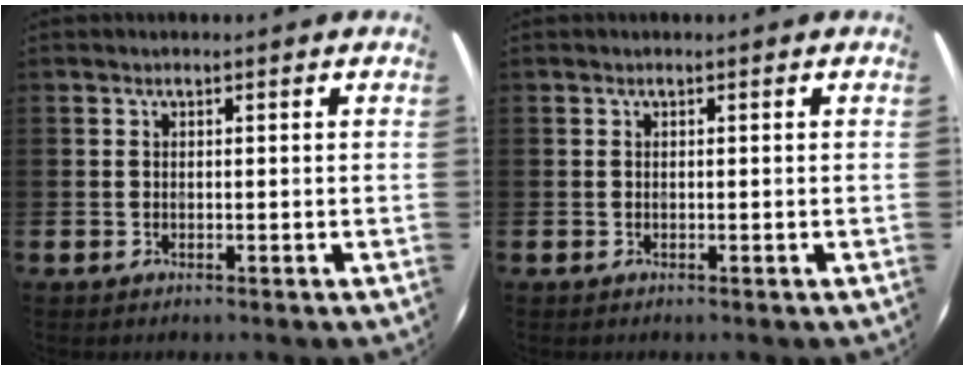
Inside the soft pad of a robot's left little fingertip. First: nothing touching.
{"total": 0.0}